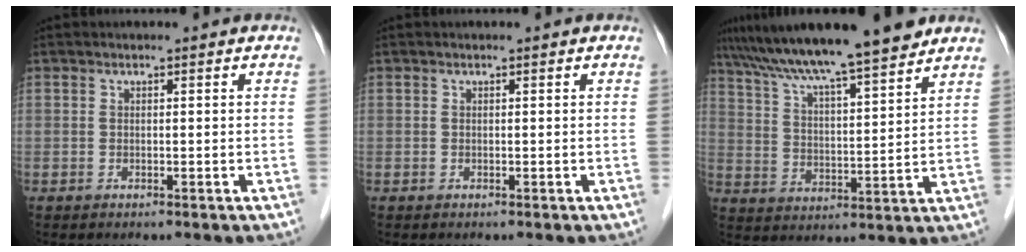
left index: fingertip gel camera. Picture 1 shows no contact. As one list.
[{"total": 0.0}, {"total": 15.9, "force": [13.5, 0.5, 8.4], "torque": [-0.138, 0.017, 0.217]}]